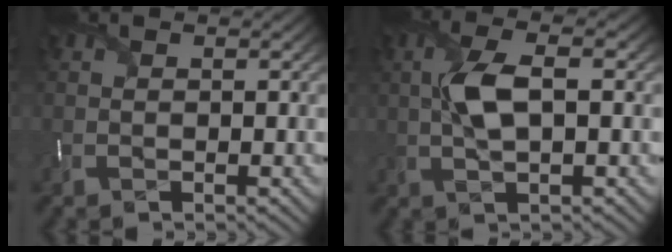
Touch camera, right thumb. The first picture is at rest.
{"total": 6.0, "force": [0.6, 2.1, 5.6], "torque": [-0.129, 0.006, 0.010]}